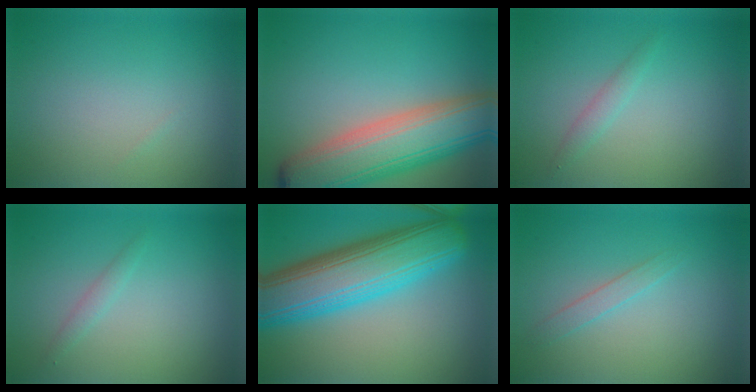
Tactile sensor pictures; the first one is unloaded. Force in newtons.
{"total": 10.1, "press": 10.0, "slide": 0.7}
{"total": 1.5, "press": 1.5, "slide": 0.1}
{"total": 0.9, "press": 0.9, "slide": 0.1}
{"total": 10.8, "press": 10.8, "slide": 0.4}
{"total": 1.2, "press": 1.2, "slide": 0.0}